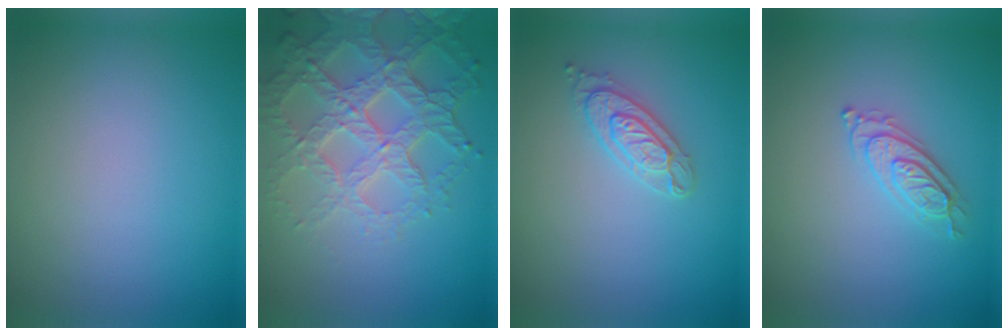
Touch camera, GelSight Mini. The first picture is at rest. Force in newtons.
{"total": 6.8, "press": 5.0, "slide": 4.7}
{"total": 2.5, "press": 2.4, "slide": 0.2}
{"total": 2.2, "press": 2.2, "slide": 0.4}